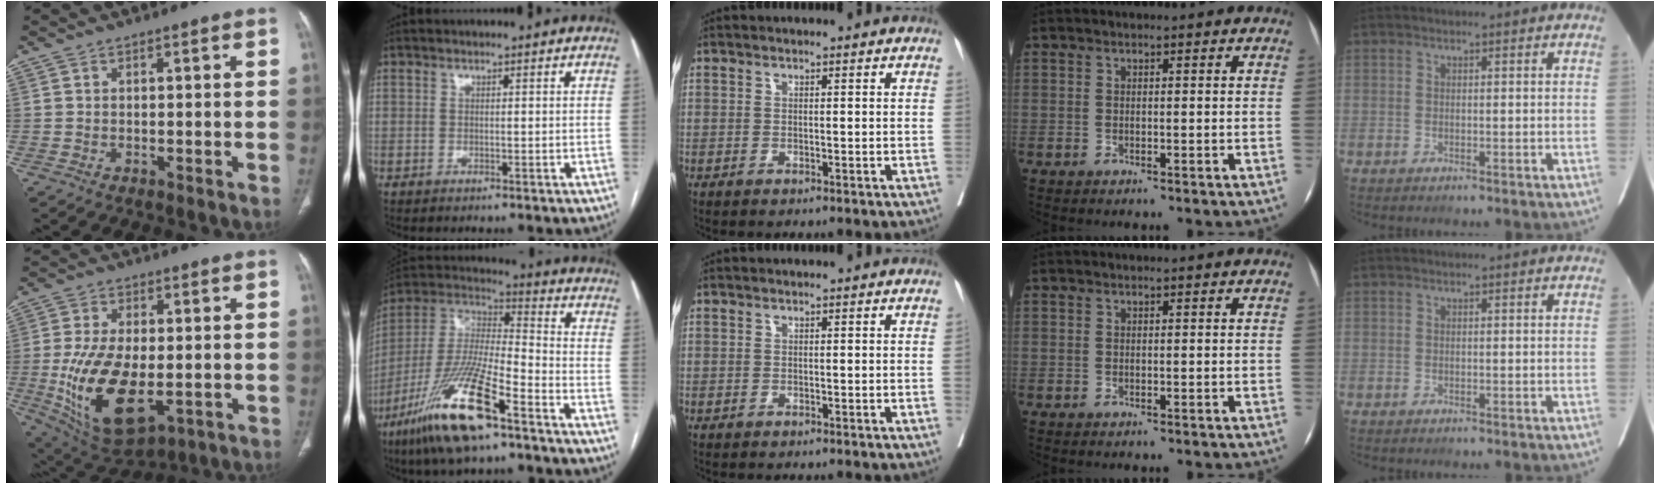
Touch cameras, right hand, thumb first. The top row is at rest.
{"thumb": {"total": 18.0, "force": [-3.4, 9.3, 15.0], "torque": [-0.285, -0.015, -0.035]}, "index": {"total": 18.9, "force": [-11.0, 3.5, 15.0], "torque": [-0.336, -0.035, -0.208]}}